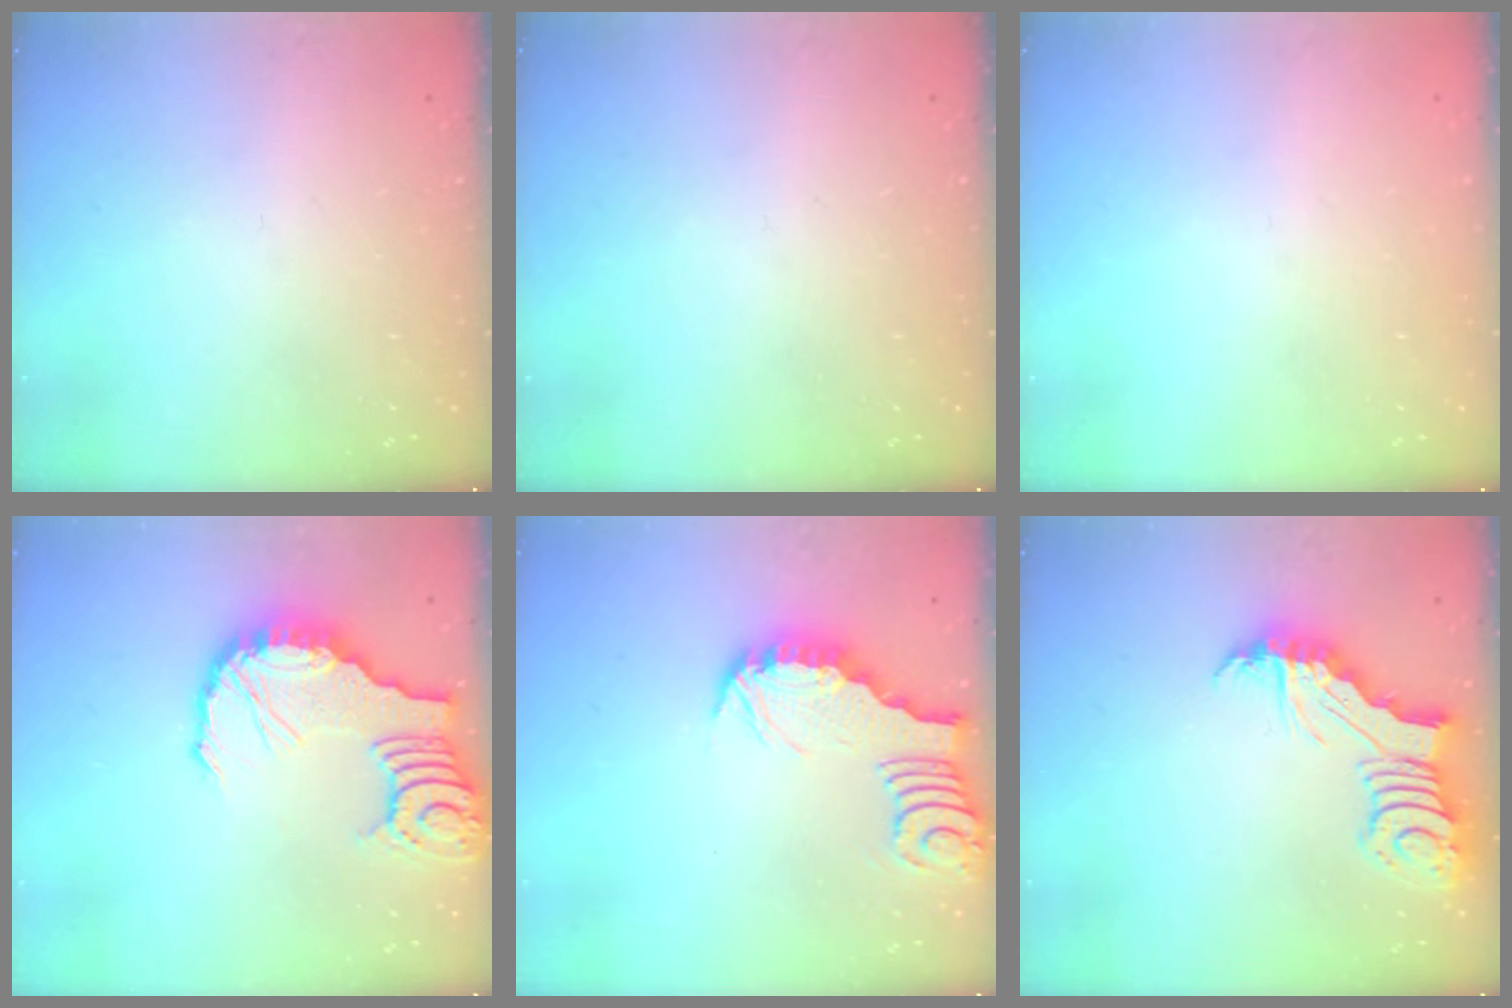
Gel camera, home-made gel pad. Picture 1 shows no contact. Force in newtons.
{"total": 0.0}
{"total": 0.0}
{"total": 14.7, "press": 14.6, "slide": 1.5}
{"total": 3.0, "press": 3.0, "slide": 0.3}
{"total": 5.6, "press": 5.5, "slide": 0.7}